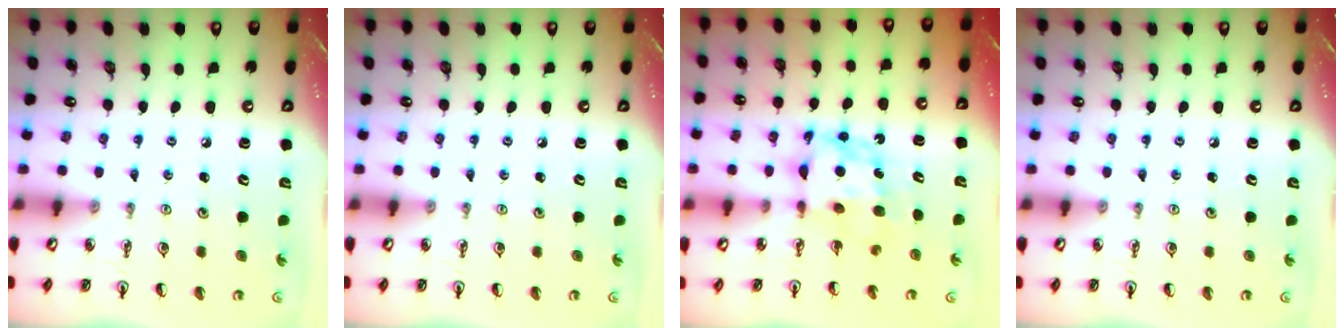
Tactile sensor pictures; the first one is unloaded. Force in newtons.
{"total": 0.0}
{"total": 6.8, "press": 6.8, "slide": 0.2}
{"total": 0.0}